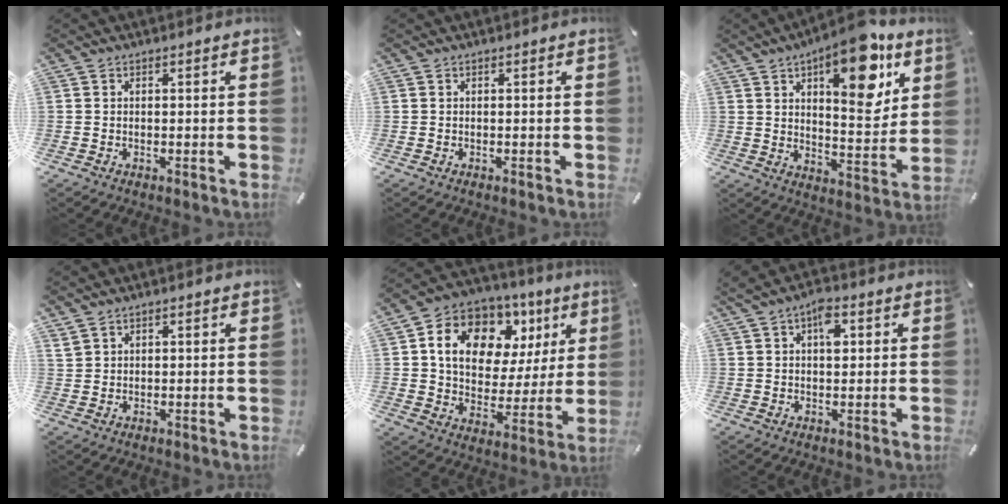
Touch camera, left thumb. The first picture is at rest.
{"total": 0.0}
{"total": 17.0, "force": [9.6, 7.1, 12.1], "torque": [-0.160, -0.053, 0.153]}
{"total": 1.8, "force": [1.3, 1.0, 0.7], "torque": [-0.015, -0.001, 0.026]}
{"total": 15.2, "force": [7.0, 11.0, 7.7], "torque": [-0.130, -0.032, 0.127]}
{"total": 5.6, "force": [2.1, 3.1, 4.1], "torque": [-0.052, -0.003, 0.031]}